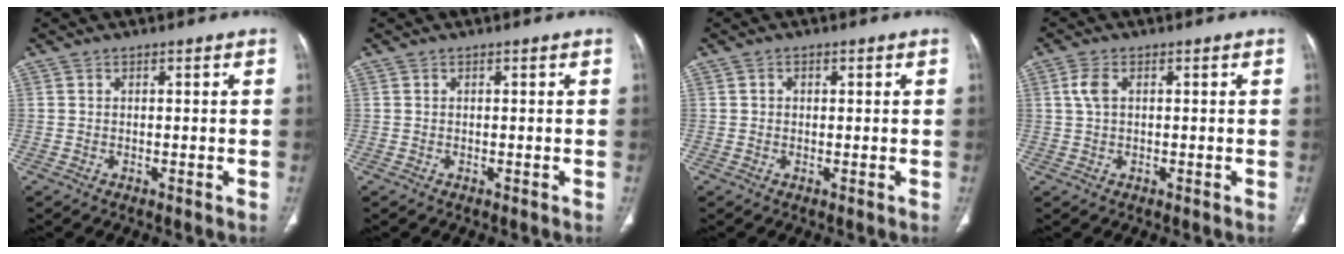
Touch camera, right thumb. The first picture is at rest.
{"total": 0.0}
{"total": 0.9, "force": [0.2, 0.7, 0.4], "torque": [-0.001, 0.001, 0.001]}
{"total": 3.0, "force": [0.6, 1.8, 2.4], "torque": [-0.062, 0.008, 0.011]}